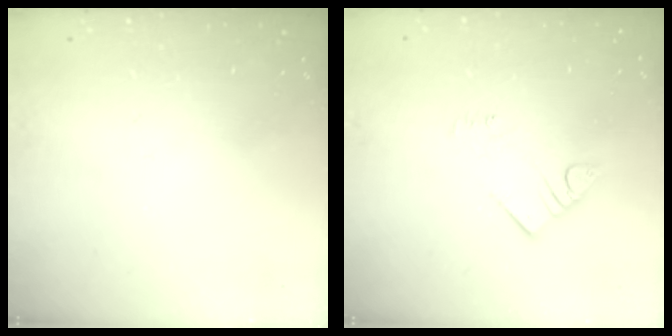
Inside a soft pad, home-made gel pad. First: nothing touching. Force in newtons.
{"total": 3.7, "press": 3.7, "slide": 0.3}